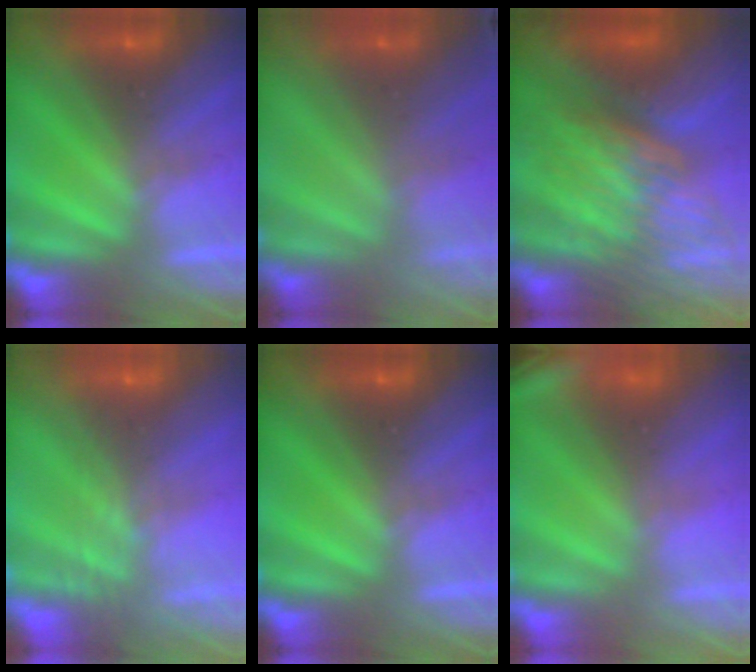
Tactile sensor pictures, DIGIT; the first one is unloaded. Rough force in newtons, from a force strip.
{"total": 2.3}
{"total": 8.8}
{"total": 8.7}
{"total": 0.0}
{"total": 2.7}